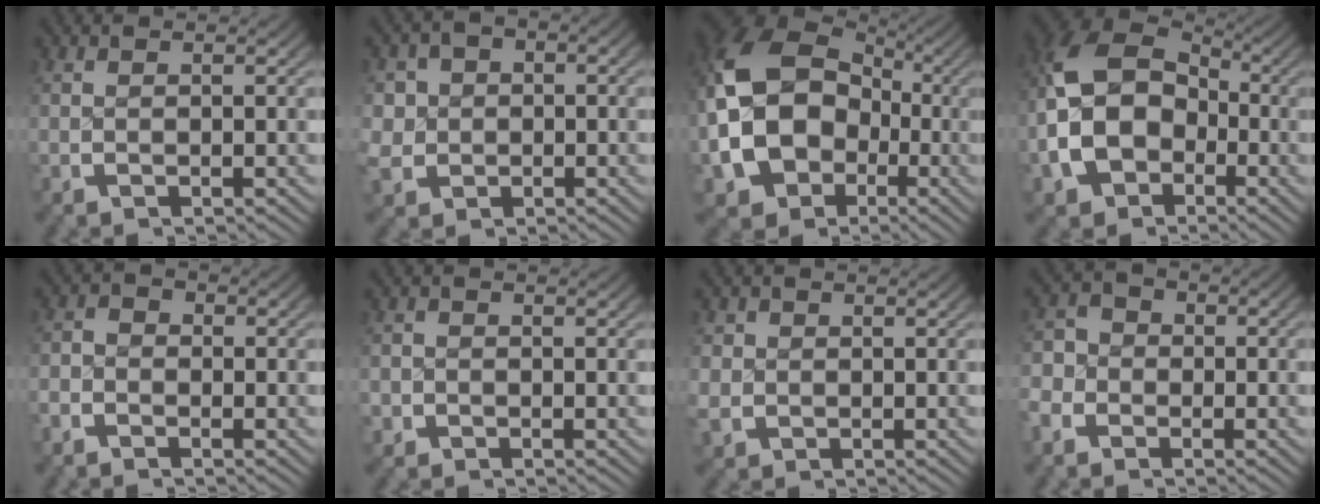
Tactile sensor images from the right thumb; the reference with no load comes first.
{"total": 4.6, "force": [-1.2, 4.2, 1.6], "torque": [-0.048, -0.023, -0.014]}
{"total": 15.2, "force": [-1.9, 12.0, 9.1], "torque": [-0.226, -0.070, -0.009]}
{"total": 12.7, "force": [-1.3, 9.8, 7.9], "torque": [-0.199, -0.047, -0.008]}
{"total": 2.3, "force": [-1.7, 1.5, 0.2], "torque": [-0.008, -0.004, -0.043]}
{"total": 1.7, "force": [-1.1, 1.3, -0.2], "torque": [-0.001, -0.012, -0.020]}
{"total": 2.2, "force": [-0.7, 2.1, 0.3], "torque": [-0.018, -0.017, -0.005]}
{"total": 4.4, "force": [-1.9, 3.8, 1.3], "torque": [-0.025, -0.009, -0.048]}